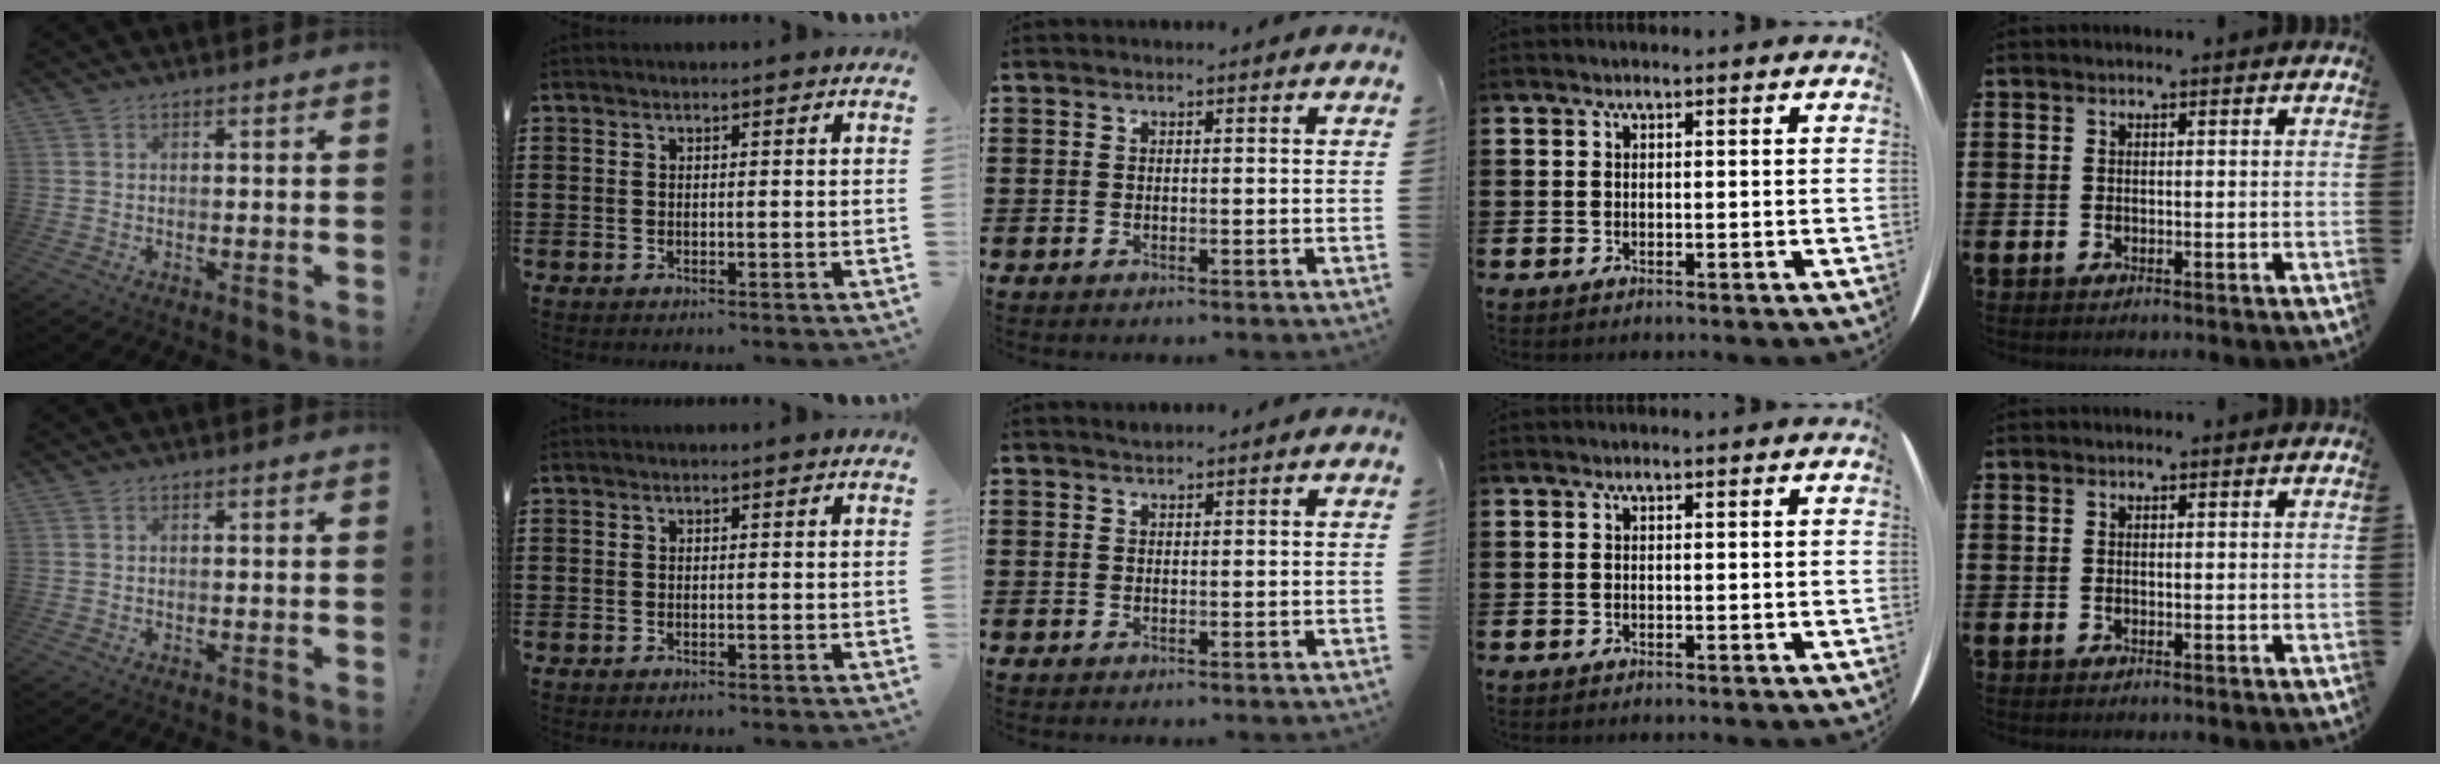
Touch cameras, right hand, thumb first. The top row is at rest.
{"middle": {"total": 0.6, "force": [0.6, 0.2, 0.0], "torque": [-0.001, 0.000, 0.012]}}